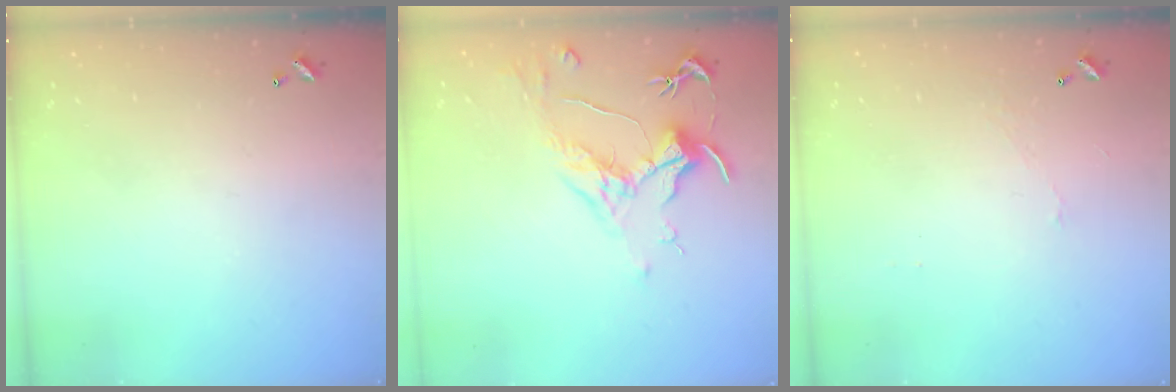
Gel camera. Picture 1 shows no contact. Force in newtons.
{"total": 1.8, "press": 1.6, "slide": 0.9}
{"total": 0.0}